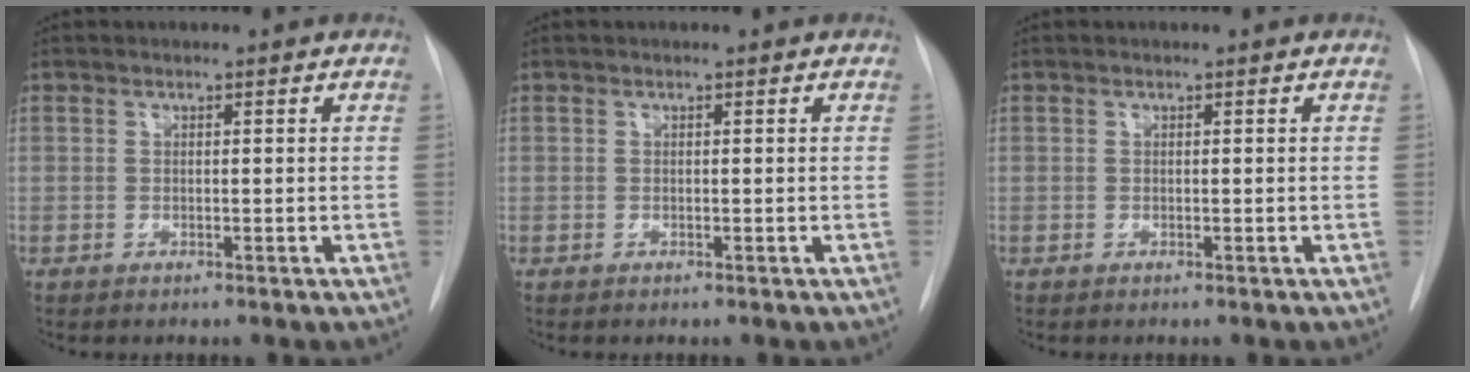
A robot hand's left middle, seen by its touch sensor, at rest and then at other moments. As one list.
[{"total": 0.0}, {"total": 0.0}]